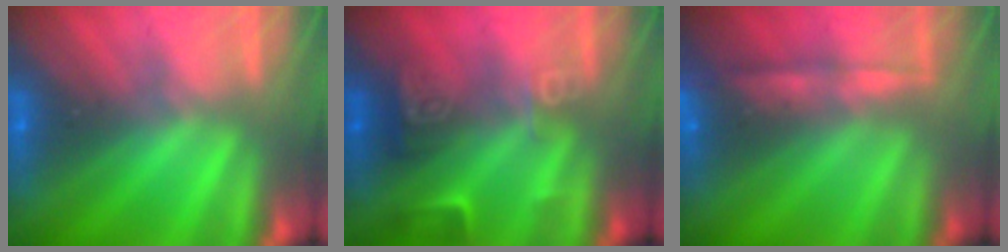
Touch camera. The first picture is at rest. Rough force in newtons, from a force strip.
{"total": 2.5}
{"total": 6.8}